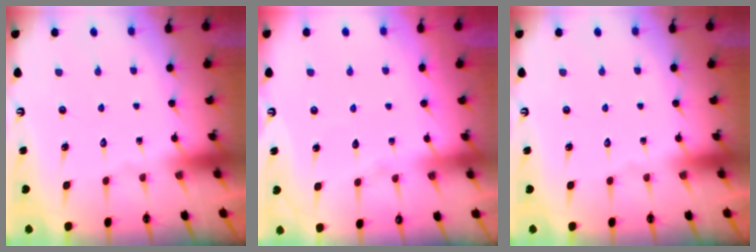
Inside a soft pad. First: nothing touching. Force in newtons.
{"total": 4.1, "press": 4.0, "slide": 0.6}
{"total": 0.0}